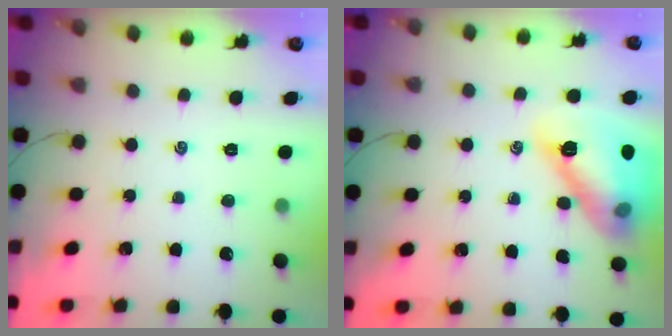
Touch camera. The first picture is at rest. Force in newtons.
{"total": 16.9, "press": 16.9, "slide": 0.5}